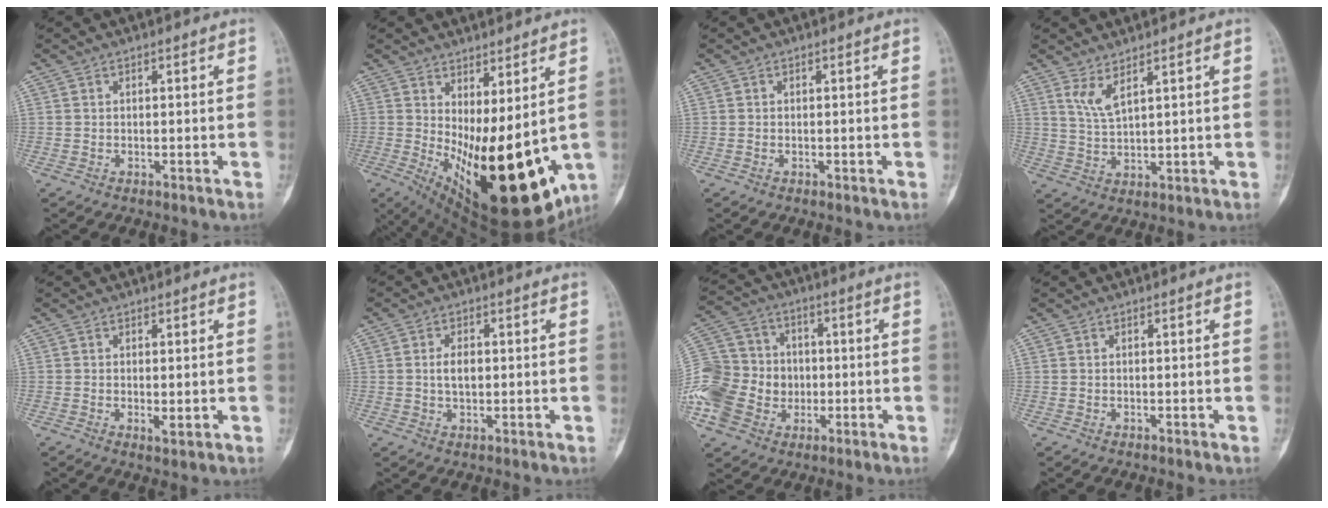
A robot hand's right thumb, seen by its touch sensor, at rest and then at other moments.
{"total": 21.2, "force": [-1.0, 8.1, 19.6], "torque": [-0.266, -0.044, 0.016]}
{"total": 0.0}
{"total": 4.2, "force": [2.7, 0.8, 3.0], "torque": [-0.064, -0.030, 0.063]}
{"total": 2.0, "force": [-0.2, 0.8, 1.8], "torque": [-0.030, -0.007, -0.001]}
{"total": 3.3, "force": [0.2, 1.9, 2.7], "torque": [-0.044, -0.003, 0.003]}
{"total": 19.7, "force": [-3.6, 16.4, 10.3], "torque": [-0.218, 0.029, -0.061]}
{"total": 0.0}